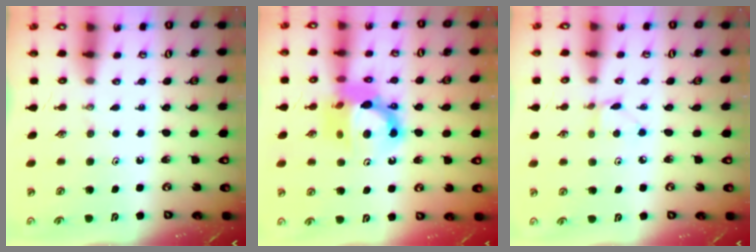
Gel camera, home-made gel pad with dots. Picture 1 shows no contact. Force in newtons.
{"total": 12.8, "press": 12.8, "slide": 1.3}
{"total": 2.6, "press": 2.6, "slide": 0.4}